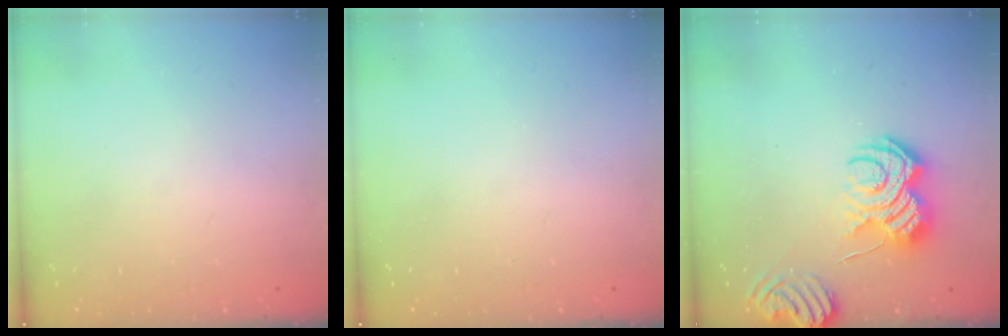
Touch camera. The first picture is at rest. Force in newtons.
{"total": 0.0}
{"total": 8.5, "press": 8.5, "slide": 0.6}